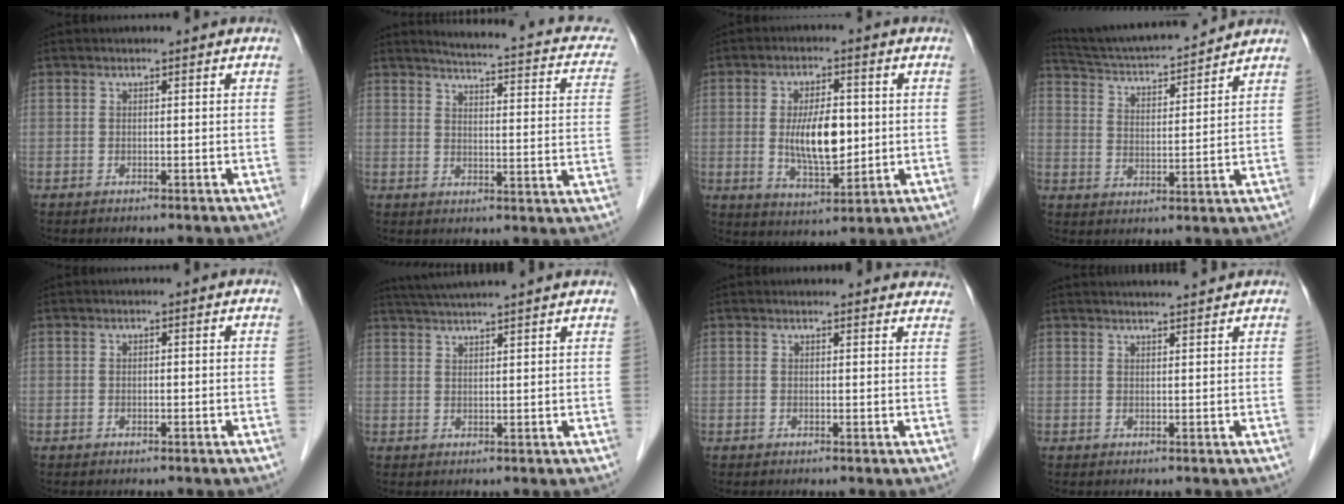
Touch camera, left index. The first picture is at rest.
{"total": 15.6, "force": [12.6, 3.8, 8.3], "torque": [-0.096, -0.009, 0.124]}
{"total": 8.7, "force": [0.2, 3.4, 8.1], "torque": [-0.152, -0.004, 0.009]}
{"total": 14.4, "force": [13.5, 0.9, 4.9], "torque": [-0.093, 0.014, 0.218]}
{"total": 0.0}
{"total": 9.8, "force": [8.8, -0.9, 4.3], "torque": [-0.076, 0.035, 0.124]}
{"total": 11.4, "force": [10.9, 2.4, 2.4], "torque": [0.002, 0.007, 0.099]}
{"total": 5.5, "force": [5.2, -0.4, 1.6], "torque": [-0.021, 0.019, 0.065]}